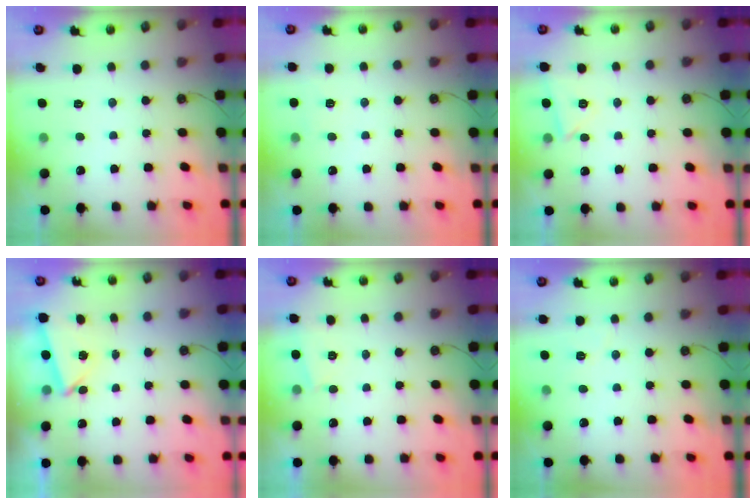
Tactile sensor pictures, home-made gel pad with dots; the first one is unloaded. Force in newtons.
{"total": 3.5, "press": 2.7, "slide": 2.3}
{"total": 5.1, "press": 3.4, "slide": 3.8}
{"total": 3.9, "press": 3.2, "slide": 2.2}
{"total": 1.5, "press": 1.4, "slide": 0.4}
{"total": 5.2, "press": 4.6, "slide": 2.4}